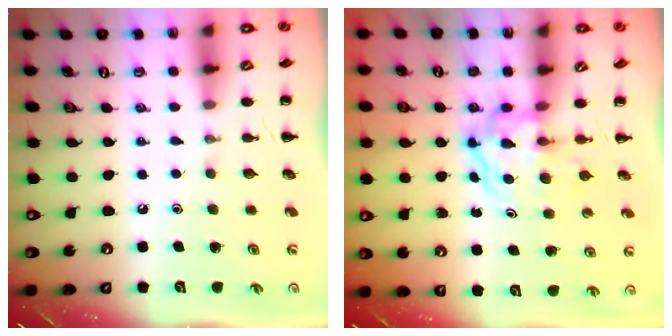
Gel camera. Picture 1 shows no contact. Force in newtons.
{"total": 3.9, "press": 3.9, "slide": 0.5}